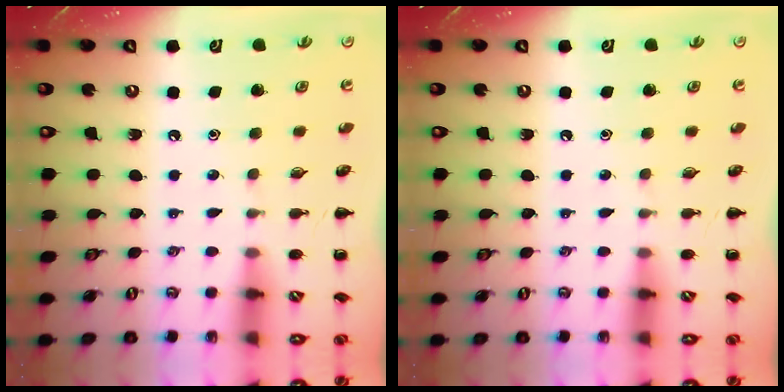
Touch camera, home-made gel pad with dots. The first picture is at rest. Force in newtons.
{"total": 0.0}